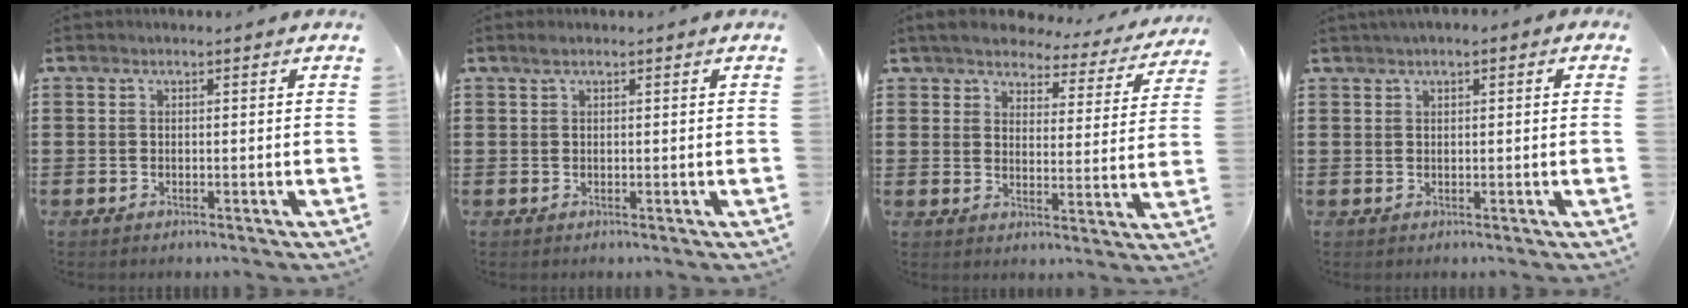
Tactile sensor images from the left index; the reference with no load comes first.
{"total": 1.0, "force": [0.6, 0.2, 0.8], "torque": [-0.016, 0.002, 0.011]}
{"total": 4.7, "force": [4.6, 0.7, 0.9], "torque": [-0.043, -0.028, 0.078]}
{"total": 1.2, "force": [0.5, 0.4, 0.9], "torque": [-0.018, 0.003, 0.010]}